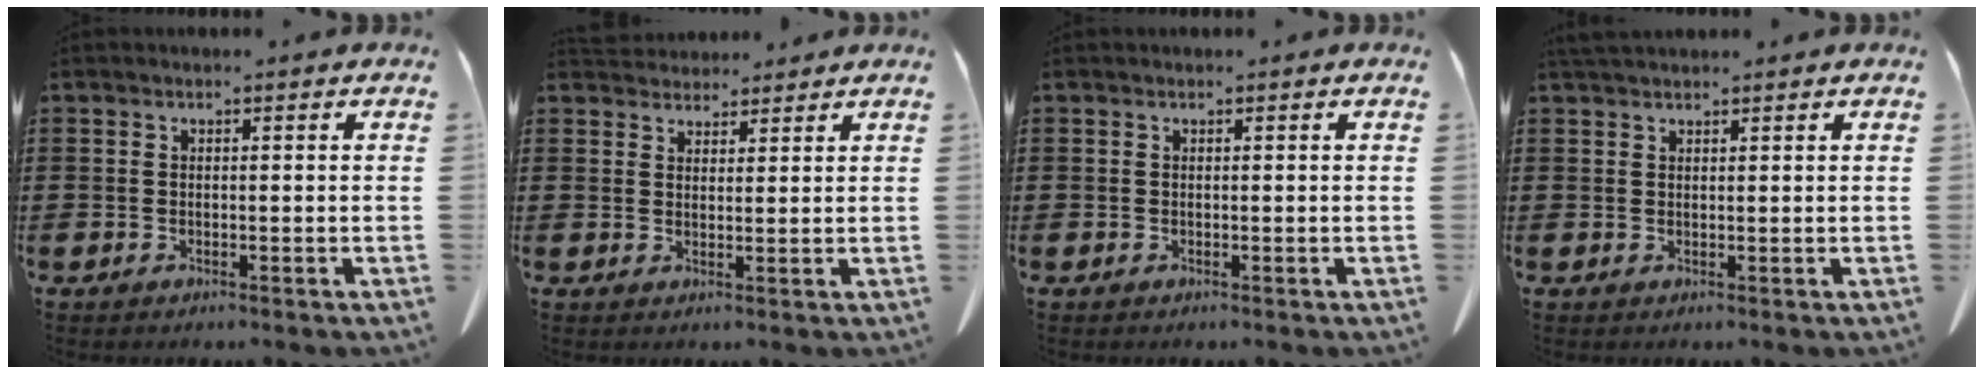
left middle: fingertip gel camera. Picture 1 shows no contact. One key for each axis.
{"total": 3.3, "fx": 3.2, "fy": 0.8, "fz": 0.1, "tx": -0.010, "ty": -0.004, "tz": 0.061}
{"total": 0.0}
{"total": 1.7, "fx": 1.5, "fy": 0.4, "fz": 0.5, "tx": -0.014, "ty": 0.003, "tz": 0.030}